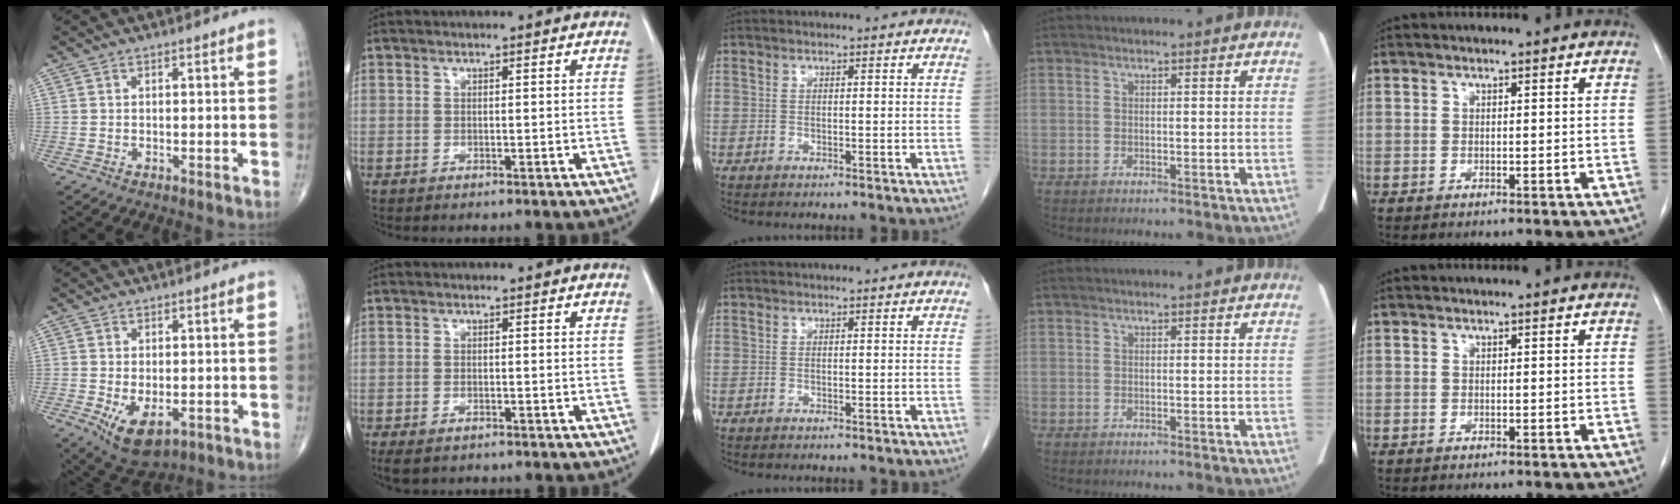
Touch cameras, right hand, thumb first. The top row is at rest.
{"thumb": {"total": 8.1, "force": [-2.6, 4.4, 6.2], "torque": [-0.098, -0.009, -0.029]}, "index": {"total": 3.6, "force": [-2.7, 1.6, 1.8], "torque": [-0.034, -0.009, -0.037]}}